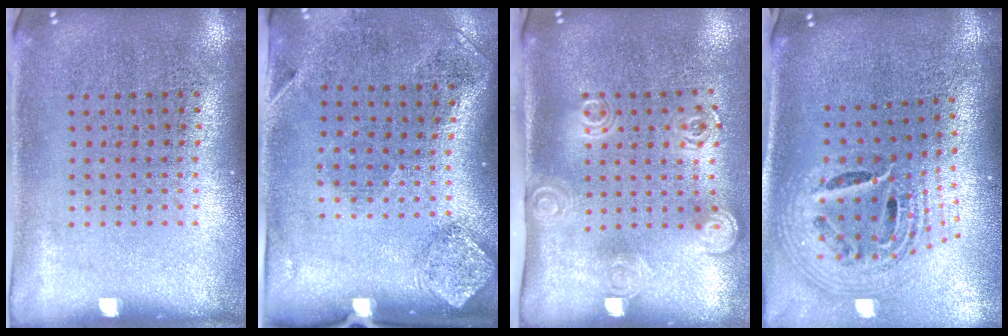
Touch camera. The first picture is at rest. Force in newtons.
{"total": 1.9, "press": 1.1, "slide": 1.6}
{"total": 2.0, "press": 1.4, "slide": 1.5}
{"total": 2.2, "press": 1.6, "slide": 1.5}